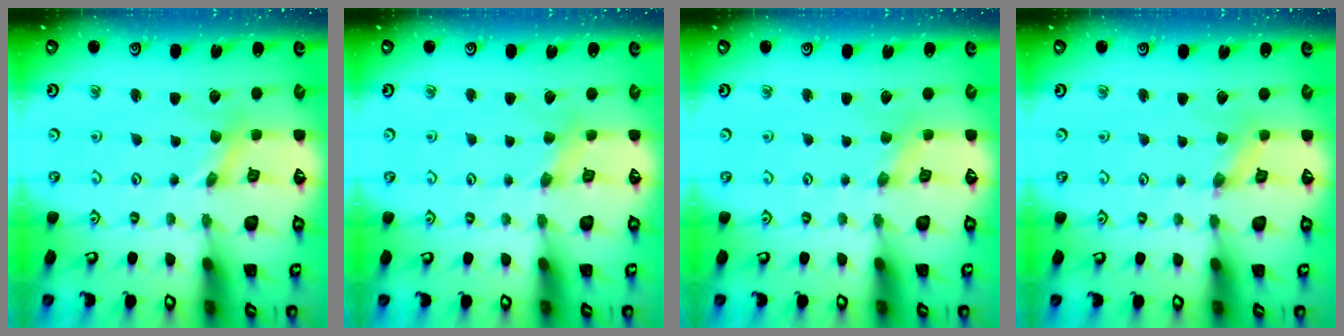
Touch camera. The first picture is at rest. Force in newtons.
{"total": 2.2, "press": 2.1, "slide": 0.4}
{"total": 0.0}
{"total": 0.5, "press": 0.5, "slide": 0.2}